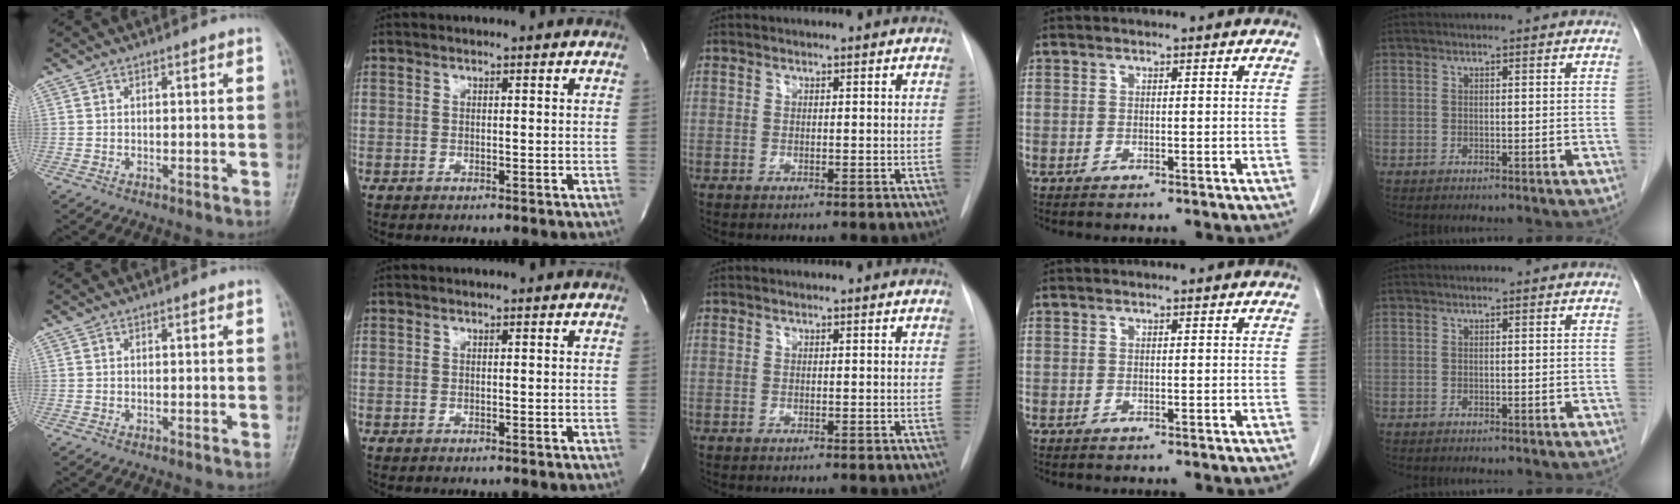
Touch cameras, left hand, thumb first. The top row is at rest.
{}